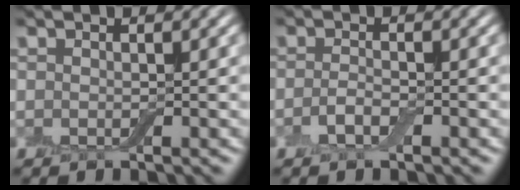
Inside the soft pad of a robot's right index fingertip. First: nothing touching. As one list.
[{"total": 1.2, "force": [-0.6, 0.4, 1.0], "torque": [-0.025, 0.004, -0.015]}]